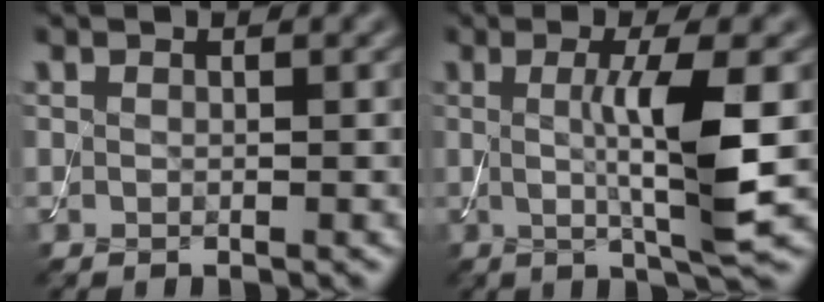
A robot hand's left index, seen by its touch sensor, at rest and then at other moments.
{"total": 6.3, "force": [0.1, 1.0, 6.2], "torque": [-0.109, -0.006, 0.001]}